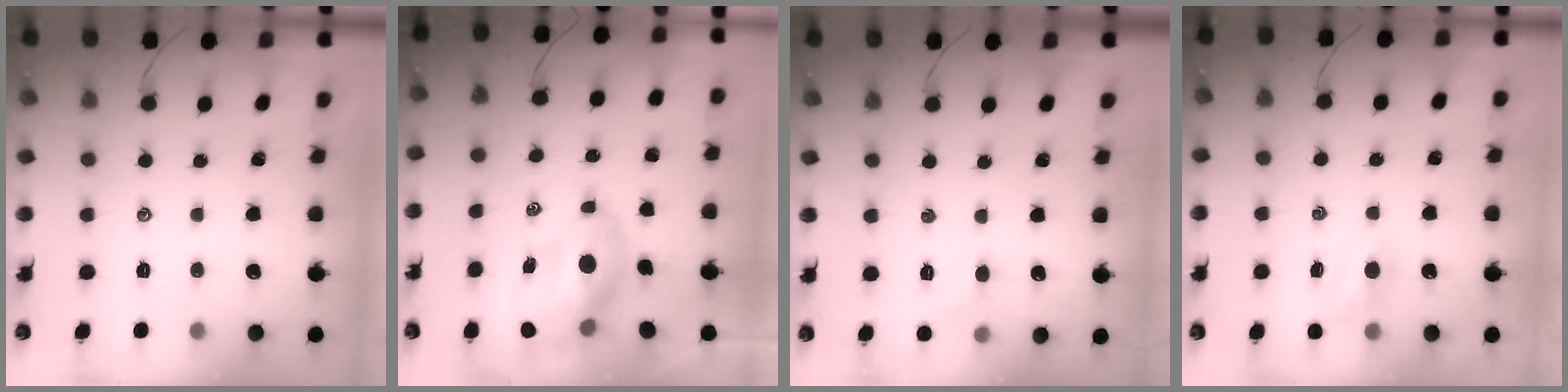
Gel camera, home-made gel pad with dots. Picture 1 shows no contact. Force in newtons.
{"total": 9.0, "press": 8.7, "slide": 2.4}
{"total": 5.0, "press": 4.7, "slide": 1.6}
{"total": 4.6, "press": 4.4, "slide": 1.2}